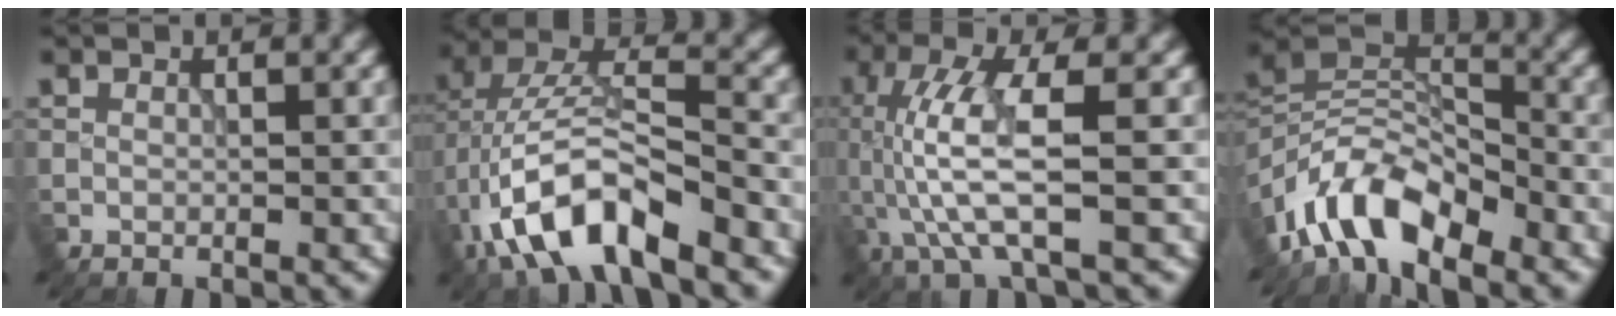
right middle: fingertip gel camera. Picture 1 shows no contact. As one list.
[{"total": 9.6, "force": [-5.1, 3.7, 7.3], "torque": [-0.137, 0.015, -0.095]}, {"total": 6.5, "force": [-0.7, 1.5, 6.3], "torque": [-0.146, 0.005, -0.009]}, {"total": 9.0, "force": [-6.5, 3.6, 5.1], "torque": [-0.080, 0.008, -0.138]}]